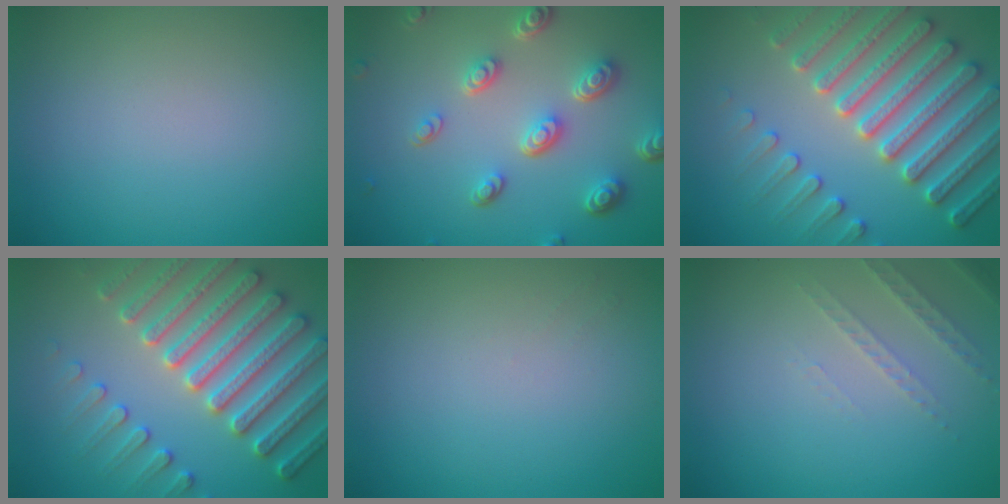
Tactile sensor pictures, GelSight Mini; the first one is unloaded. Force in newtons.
{"total": 5.3, "press": 3.9, "slide": 3.6}
{"total": 7.7, "press": 7.4, "slide": 2.0}
{"total": 7.7, "press": 7.4, "slide": 2.0}
{"total": 0.6, "press": 0.5, "slide": 0.3}
{"total": 1.9, "press": 1.8, "slide": 0.6}